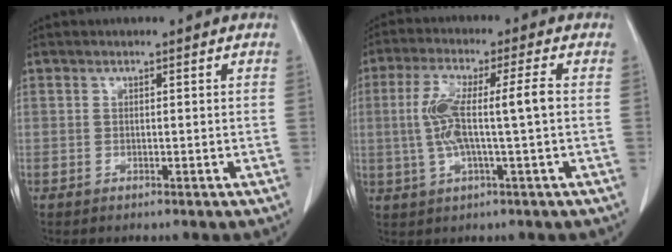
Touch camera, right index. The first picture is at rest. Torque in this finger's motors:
{"motor_torque": [0.38, 0.02, 0.28, 0.16]}